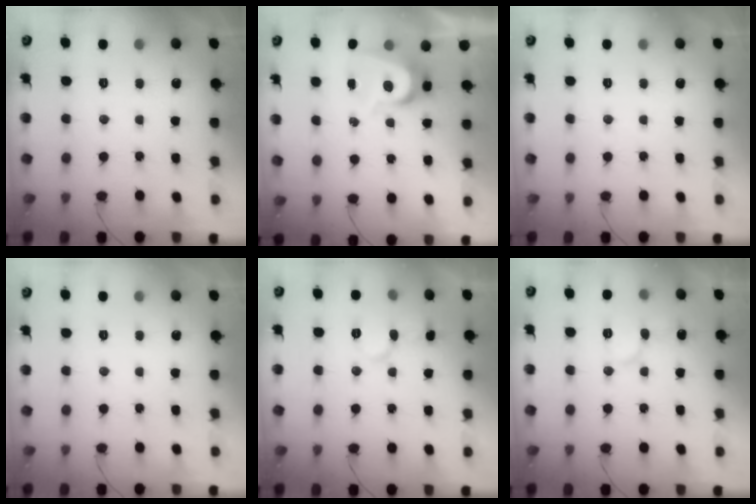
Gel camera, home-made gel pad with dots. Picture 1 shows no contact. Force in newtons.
{"total": 6.8, "press": 6.8, "slide": 0.6}
{"total": 0.0}
{"total": 0.0}
{"total": 7.7, "press": 7.7, "slide": 0.2}
{"total": 9.2, "press": 9.1, "slide": 1.1}